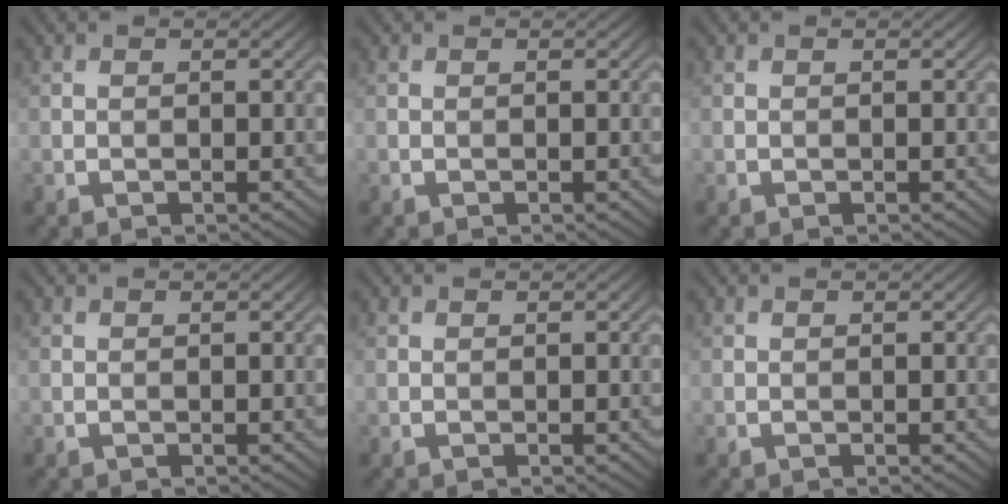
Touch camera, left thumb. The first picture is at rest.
{"total": 0.0}
{"total": 0.0}
{"total": 0.0}
{"total": 0.0}
{"total": 0.0}